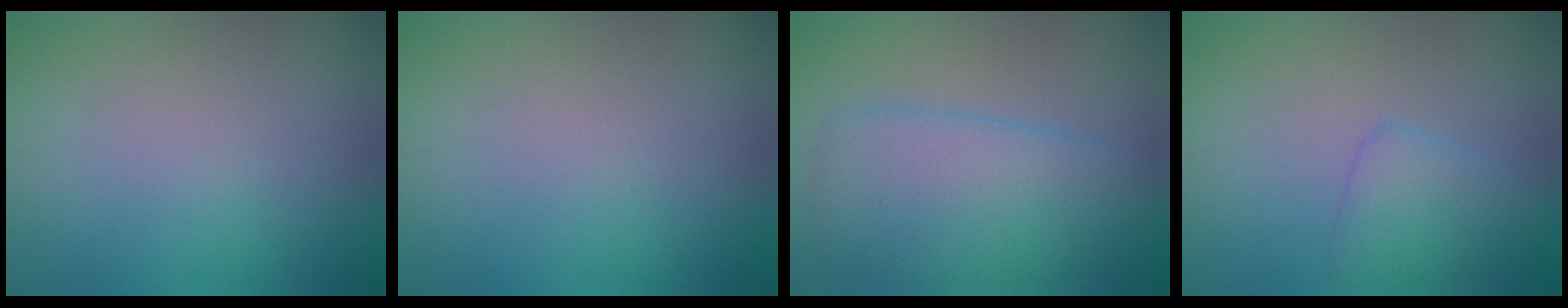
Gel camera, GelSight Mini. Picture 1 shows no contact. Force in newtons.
{"total": 0.0}
{"total": 5.8, "press": 5.8, "slide": 0.3}
{"total": 2.5, "press": 2.4, "slide": 0.2}